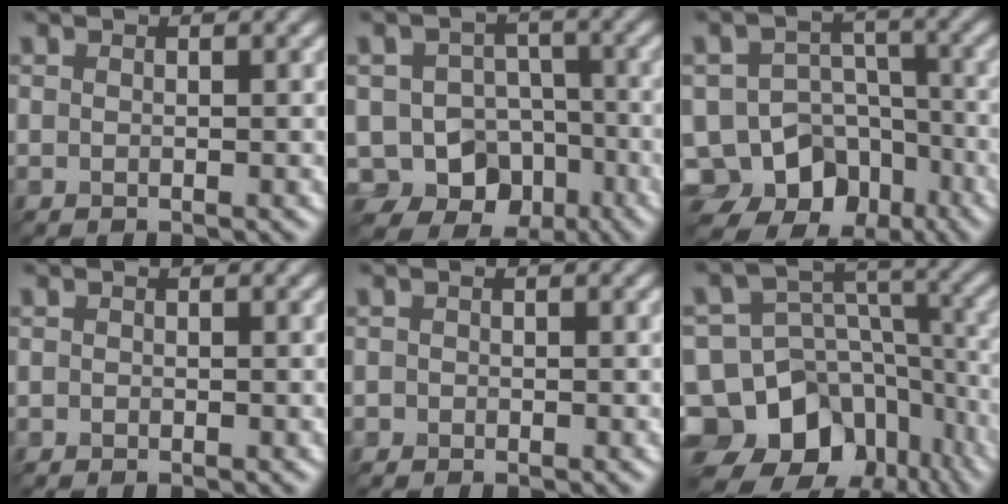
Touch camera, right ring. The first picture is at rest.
{"total": 10.4, "force": [-5.3, 8.7, 1.9], "torque": [-0.026, -0.014, -0.077]}
{"total": 12.9, "force": [-8.7, 9.2, 2.2], "torque": [-0.039, -0.018, -0.127]}
{"total": 1.1, "force": [-0.6, -0.7, -0.7], "torque": [-0.002, -0.001, 0.004]}
{"total": 1.4, "force": [-0.7, -0.7, -1.0], "torque": [0.001, 0.001, 0.004]}
{"total": 13.9, "force": [-9.0, 9.7, 4.3], "torque": [-0.125, 0.009, -0.110]}